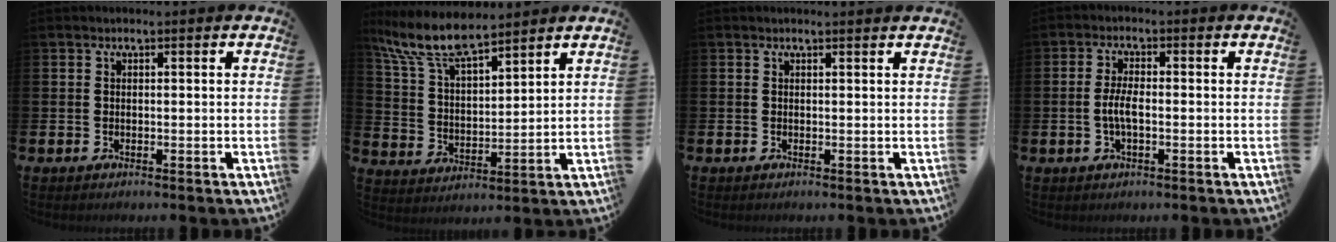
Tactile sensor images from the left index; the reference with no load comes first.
{"total": 9.3, "force": [8.1, 1.9, 4.0], "torque": [-0.114, -0.030, 0.149]}
{"total": 0.6, "force": [0.5, -0.1, 0.1], "torque": [0.011, -0.006, 0.008]}
{"total": 3.1, "force": [-0.7, 1.1, 2.9], "torque": [-0.058, 0.000, -0.016]}